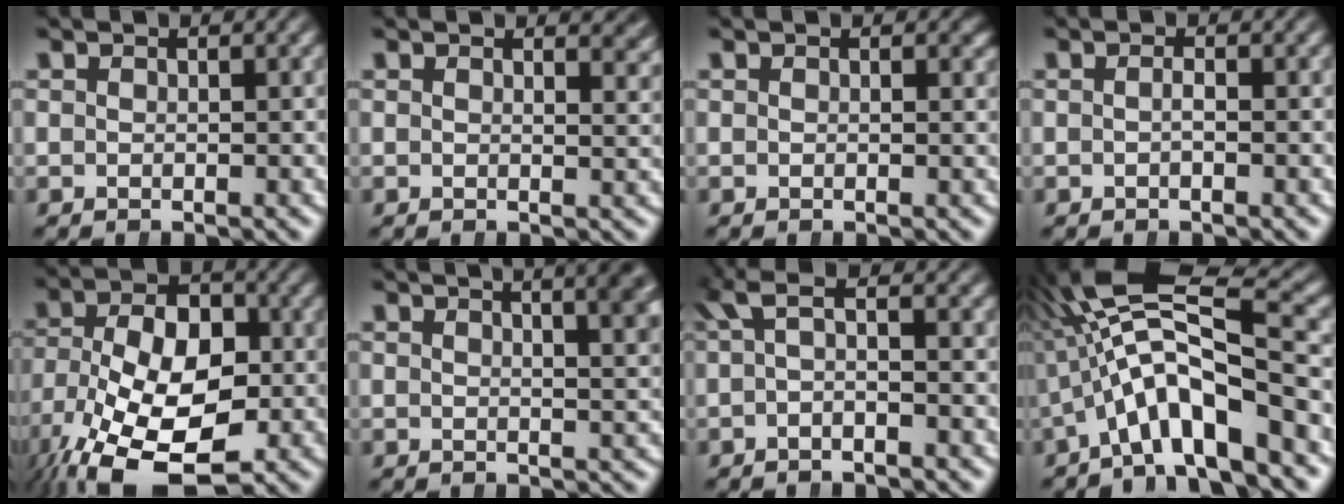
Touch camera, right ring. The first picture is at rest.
{"total": 2.6, "force": [2.0, 0.5, 1.5], "torque": [-0.004, -0.002, 0.026]}
{"total": 0.5, "force": [0.4, 0.2, 0.3], "torque": [0.001, 0.001, 0.003]}
{"total": 0.7, "force": [-0.2, -0.1, 0.7], "torque": [-0.007, 0.002, -0.004]}
{"total": 12.0, "force": [-2.6, 7.7, 8.9], "torque": [-0.161, -0.046, -0.019]}
{"total": 6.2, "force": [3.2, 1.4, 5.1], "torque": [-0.037, 0.014, 0.045]}
{"total": 3.5, "force": [1.2, 0.9, 3.1], "torque": [-0.047, 0.021, 0.009]}
{"total": 9.3, "force": [1.4, 4.0, 8.2], "torque": [-0.151, 0.001, 0.024]}